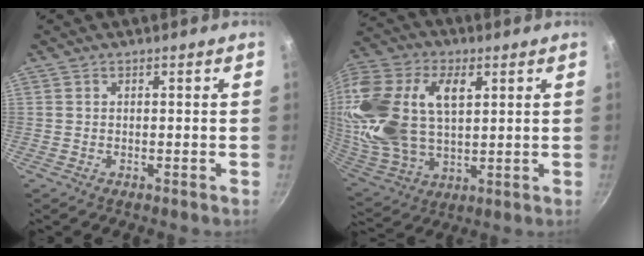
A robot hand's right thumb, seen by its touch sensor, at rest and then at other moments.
{"total": 26.8, "force": [7.1, 16.6, 19.8], "torque": [-0.430, 0.006, 0.132]}